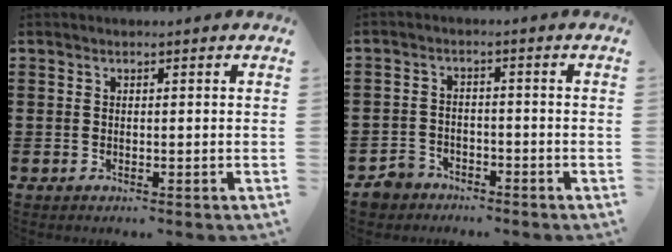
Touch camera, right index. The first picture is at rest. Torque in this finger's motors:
{"motor_torque": [0.13, -0.11, 0.00, 0.00]}